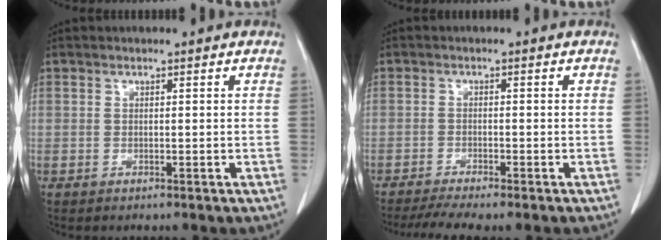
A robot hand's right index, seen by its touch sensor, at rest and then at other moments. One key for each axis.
{"total": 6.4, "fx": -5.4, "fy": 0.5, "fz": 3.4, "tx": -0.046, "ty": -0.006, "tz": -0.085}